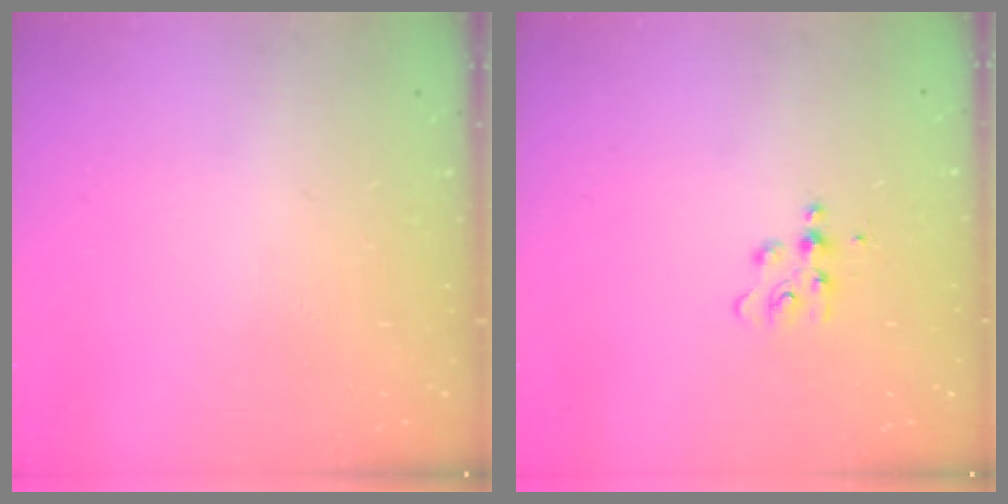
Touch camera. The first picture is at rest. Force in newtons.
{"total": 6.1, "press": 6.1, "slide": 0.8}